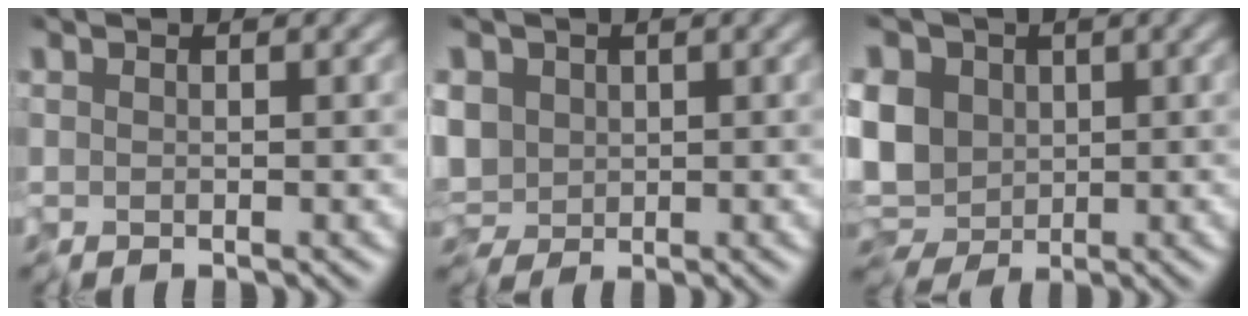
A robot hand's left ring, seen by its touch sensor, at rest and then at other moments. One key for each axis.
{"total": 3.9, "fx": -0.2, "fy": 3.3, "fz": 2.1, "tx": -0.060, "ty": 0.000, "tz": -0.012}
{"total": 7.9, "fx": -0.5, "fy": 6.3, "fz": 4.7, "tx": -0.092, "ty": -0.001, "tz": -0.024}